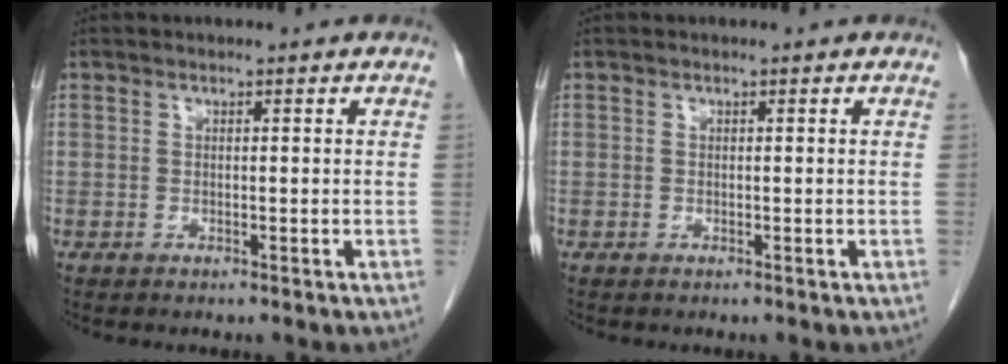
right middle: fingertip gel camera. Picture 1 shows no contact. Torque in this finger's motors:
{"motor_torque": [0.00, 0.00, 0.00, 0.00]}